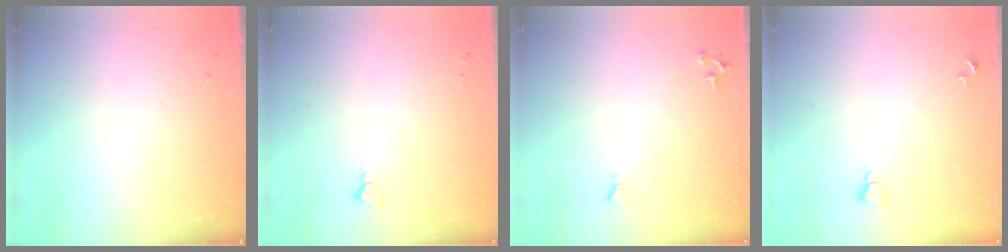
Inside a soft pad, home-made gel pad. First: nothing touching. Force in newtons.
{"total": 2.8, "press": 2.7, "slide": 0.3}
{"total": 6.1, "press": 6.0, "slide": 1.0}
{"total": 4.3, "press": 4.3, "slide": 0.4}